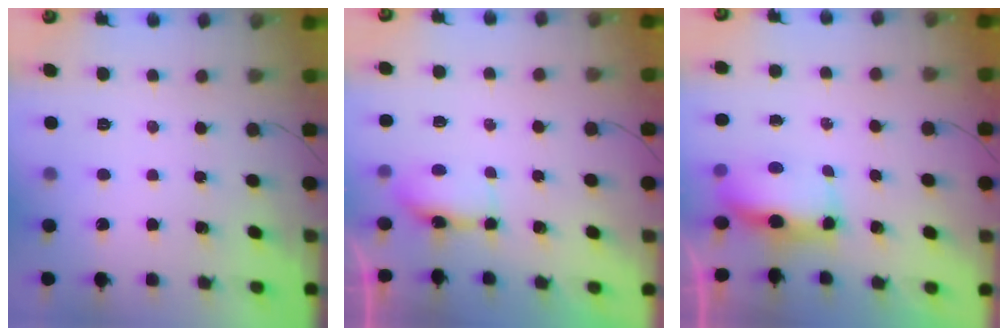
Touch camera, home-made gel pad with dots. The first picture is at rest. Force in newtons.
{"total": 12.4, "press": 6.0, "slide": 10.9}
{"total": 10.3, "press": 8.6, "slide": 5.7}